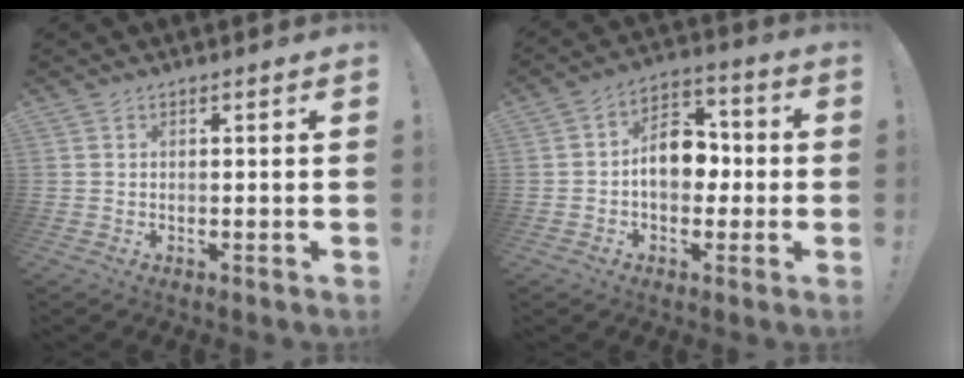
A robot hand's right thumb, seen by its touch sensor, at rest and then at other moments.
{"total": 12.3, "force": [-1.3, 8.9, 8.4], "torque": [-0.121, 0.020, -0.021]}